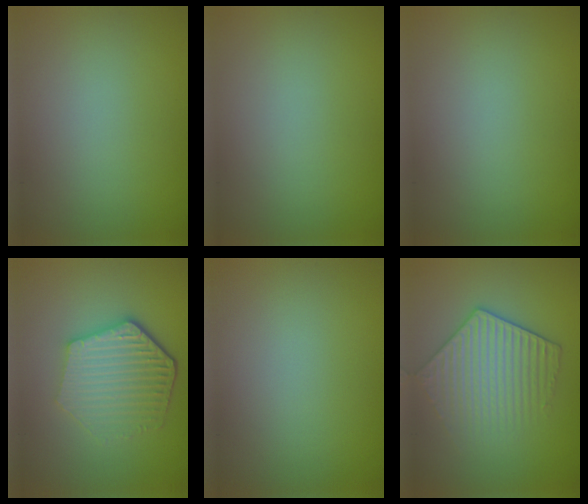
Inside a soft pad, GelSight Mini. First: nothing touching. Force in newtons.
{"total": 0.0}
{"total": 0.0}
{"total": 6.1, "press": 4.5, "slide": 4.0}
{"total": 0.0}
{"total": 4.5, "press": 3.8, "slide": 2.3}